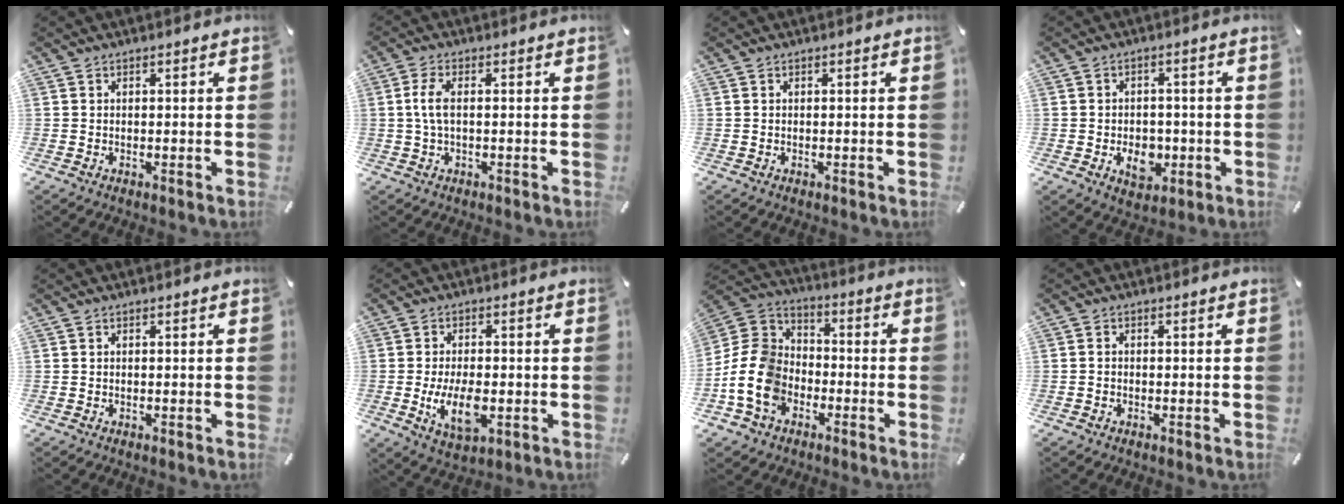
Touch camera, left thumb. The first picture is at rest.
{"total": 4.7, "force": [0.1, 1.6, 4.4], "torque": [-0.102, -0.006, -0.005]}
{"total": 0.0}
{"total": 7.2, "force": [-1.9, 5.4, 4.3], "torque": [-0.057, 0.002, -0.030]}
{"total": 0.0}
{"total": 8.7, "force": [-2.0, 4.4, 7.2], "torque": [-0.147, -0.006, -0.036]}
{"total": 14.4, "force": [-5.3, 11.4, 6.9], "torque": [-0.160, 0.032, -0.098]}
{"total": 0.9, "force": [-0.4, 0.6, 0.6], "torque": [-0.011, 0.002, -0.008]}